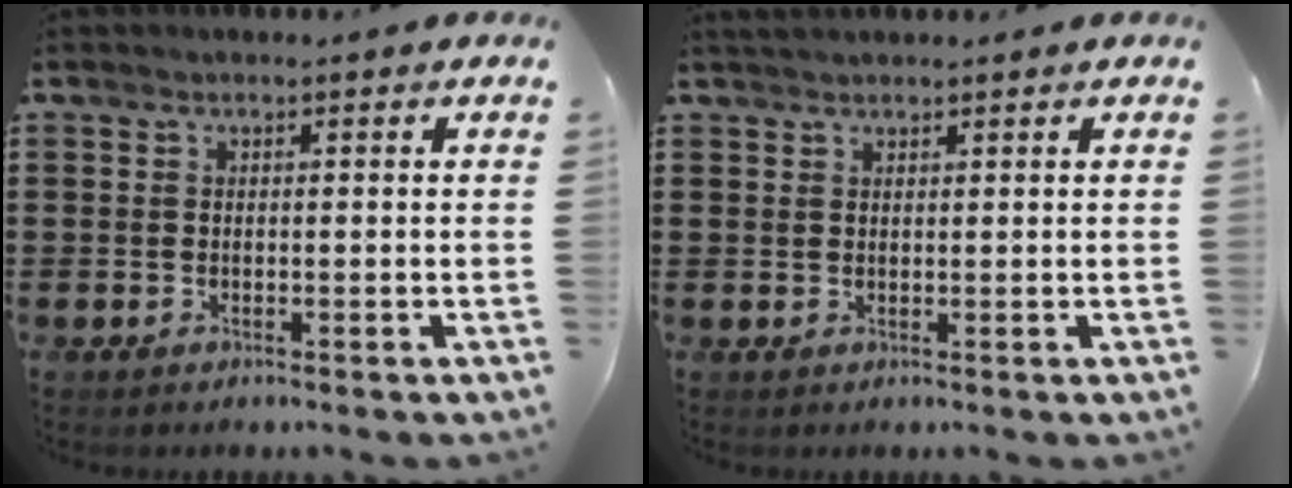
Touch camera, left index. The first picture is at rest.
{"total": 1.2, "force": [1.2, 0.1, 0.3], "torque": [-0.008, 0.001, 0.022]}